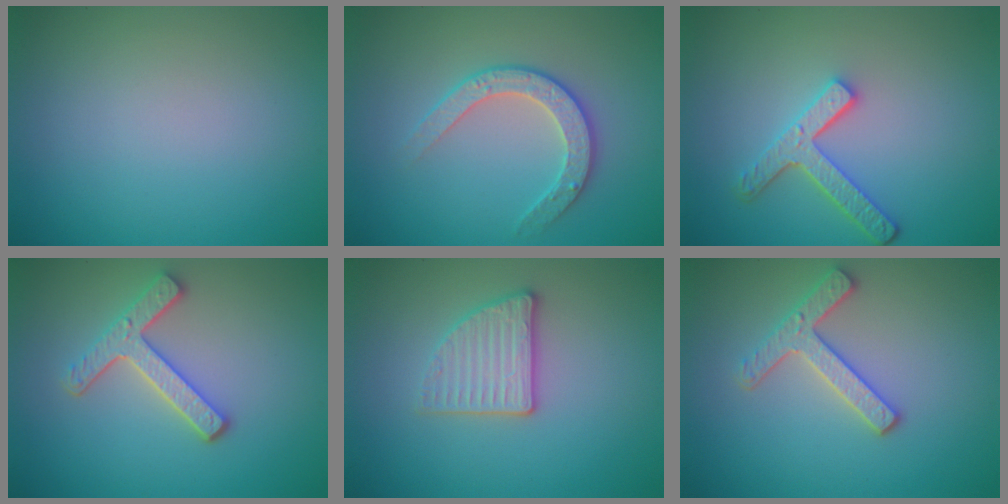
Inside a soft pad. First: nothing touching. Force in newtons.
{"total": 2.9, "press": 2.8, "slide": 0.8}
{"total": 3.7, "press": 3.0, "slide": 2.2}
{"total": 3.6, "press": 3.0, "slide": 2.0}
{"total": 2.9, "press": 2.7, "slide": 1.1}
{"total": 2.8, "press": 2.7, "slide": 0.9}